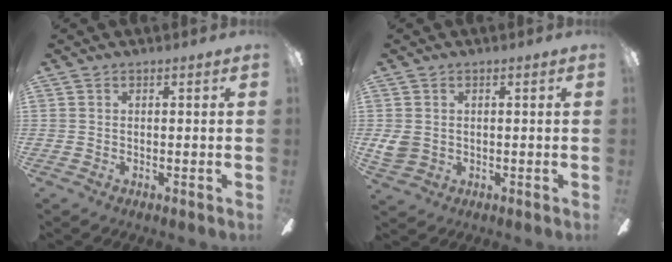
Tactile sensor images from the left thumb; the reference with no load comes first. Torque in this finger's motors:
{"motor_torque": [-0.24, 0.23, 0.23, -0.27, 0.00]}